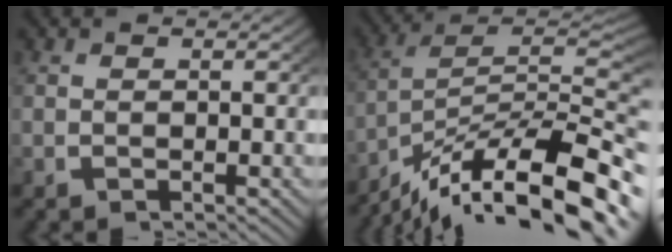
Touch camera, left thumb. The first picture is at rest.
{"total": 15.9, "force": [-6.4, 9.4, 11.2], "torque": [-0.194, -0.039, -0.084]}